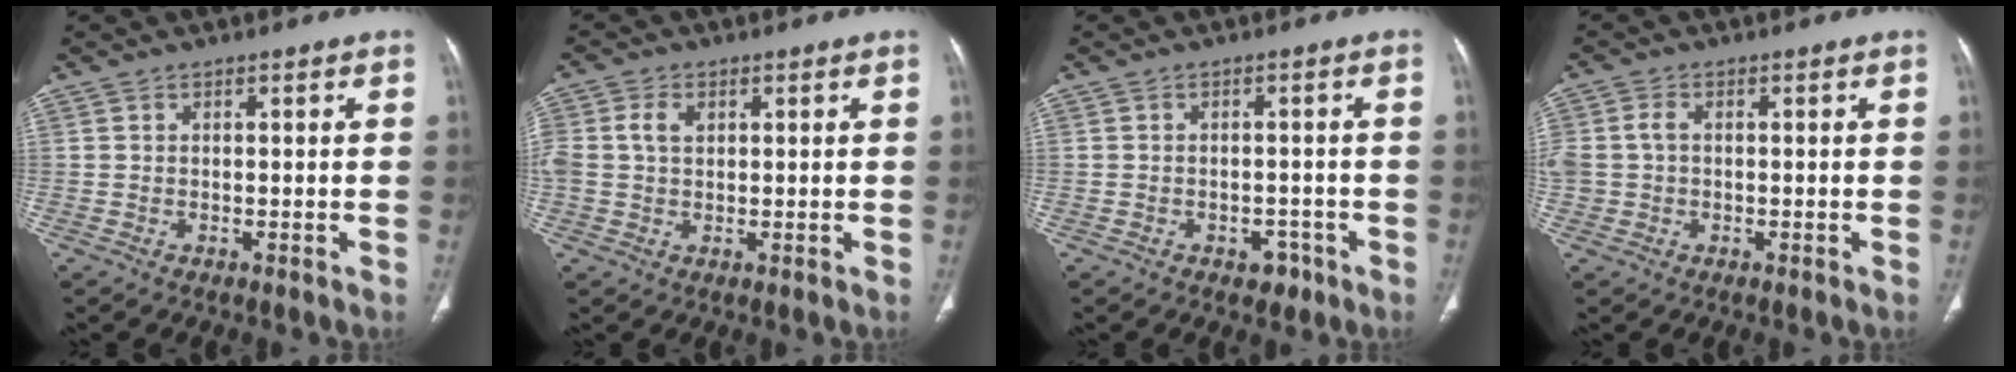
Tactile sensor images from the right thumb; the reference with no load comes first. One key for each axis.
{"total": 4.7, "fx": 1.1, "fy": 3.3, "fz": 3.2, "tx": -0.075, "ty": 0.009, "tz": 0.023}
{"total": 3.0, "fx": -1.7, "fy": 2.1, "fz": 1.3, "tx": -0.002, "ty": 0.011, "tz": -0.017}
{"total": 4.3, "fx": 0.0, "fy": 3.3, "fz": 2.8, "tx": -0.071, "ty": 0.015, "tz": 0.000}